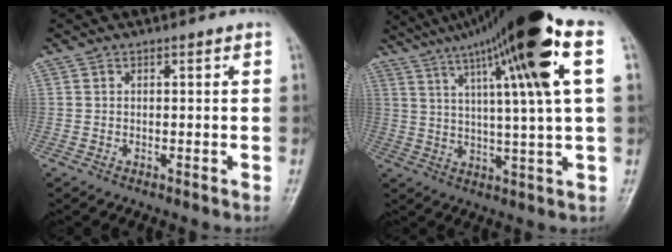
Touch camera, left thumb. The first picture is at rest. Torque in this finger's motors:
{"motor_torque": [1.11, 0.30, 2.00, -0.76, 0.25]}